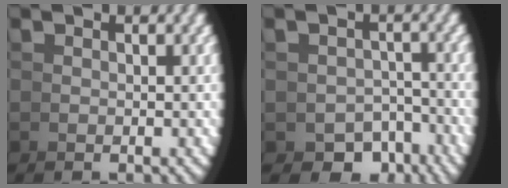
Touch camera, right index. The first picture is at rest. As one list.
[{"total": 6.6, "force": [-4.3, 4.5, 2.0], "torque": [-0.010, -0.026, -0.068]}]